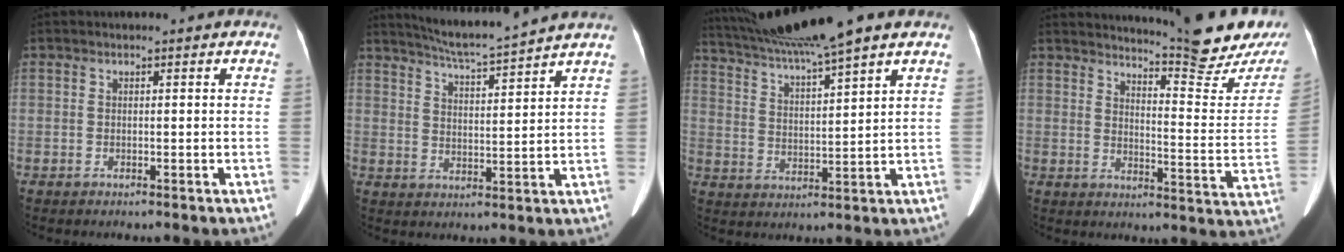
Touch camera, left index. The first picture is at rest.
{"total": 11.0, "force": [10.0, -1.4, 4.2], "torque": [-0.078, 0.003, 0.156]}
{"total": 14.8, "force": [12.4, -1.1, 7.9], "torque": [-0.149, 0.018, 0.210]}
{"total": 17.9, "force": [16.7, -0.4, 6.4], "torque": [-0.097, -0.102, 0.202]}